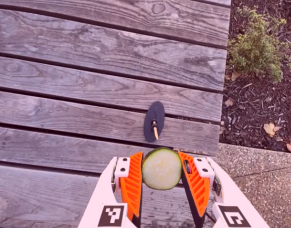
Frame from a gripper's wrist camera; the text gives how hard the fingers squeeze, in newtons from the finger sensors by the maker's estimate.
{"total": 14.0, "left": 14.3, "right": 13.6}